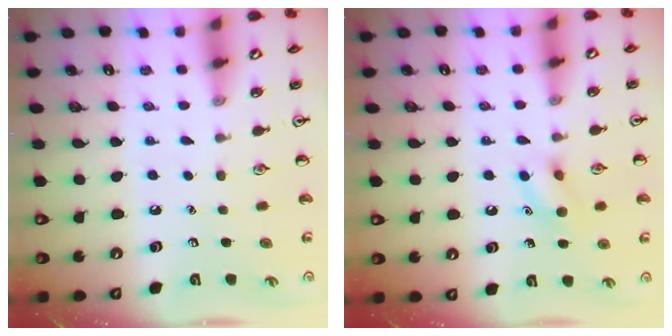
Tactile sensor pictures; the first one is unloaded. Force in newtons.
{"total": 9.2, "press": 9.2, "slide": 1.2}